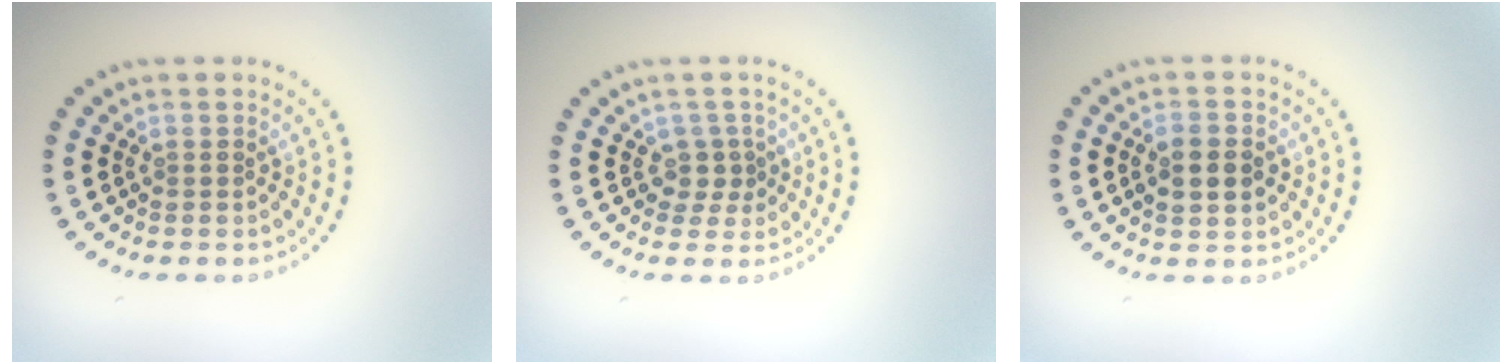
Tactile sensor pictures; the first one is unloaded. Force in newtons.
{"total": 1.8, "press": 1.2, "slide": 1.3}
{"total": 2.5, "press": 2.5, "slide": 0.2}